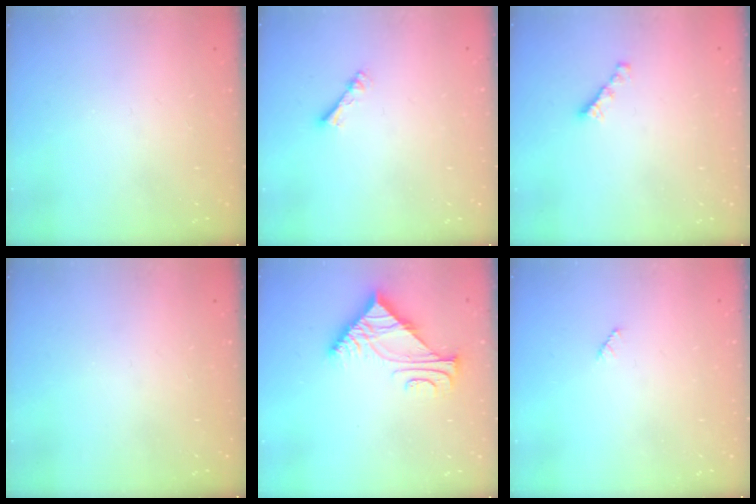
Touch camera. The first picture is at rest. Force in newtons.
{"total": 2.4, "press": 2.4, "slide": 0.4}
{"total": 2.7, "press": 2.7, "slide": 0.2}
{"total": 0.0}
{"total": 7.3, "press": 7.3, "slide": 0.6}
{"total": 2.5, "press": 2.5, "slide": 0.3}